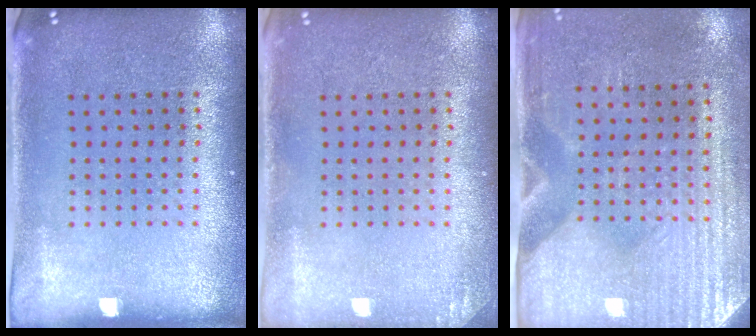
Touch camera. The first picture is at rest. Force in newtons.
{"total": 1.0, "press": 1.0, "slide": 0.1}
{"total": 3.0, "press": 2.6, "slide": 1.5}